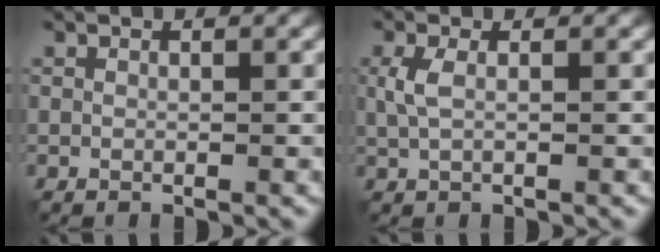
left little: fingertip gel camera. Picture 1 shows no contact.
{"total": 1.9, "force": [0.2, 0.8, 1.7], "torque": [-0.043, 0.003, 0.005]}